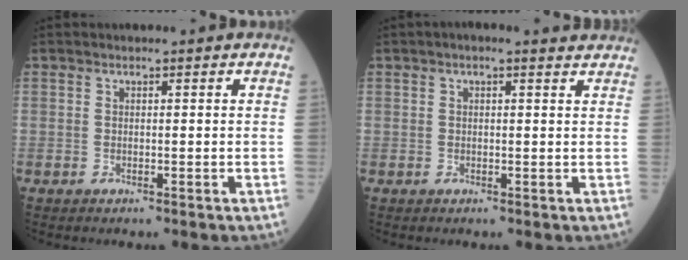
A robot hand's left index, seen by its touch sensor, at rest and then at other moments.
{"total": 3.6, "force": [2.9, 0.6, 2.1], "torque": [-0.033, 0.021, 0.030]}